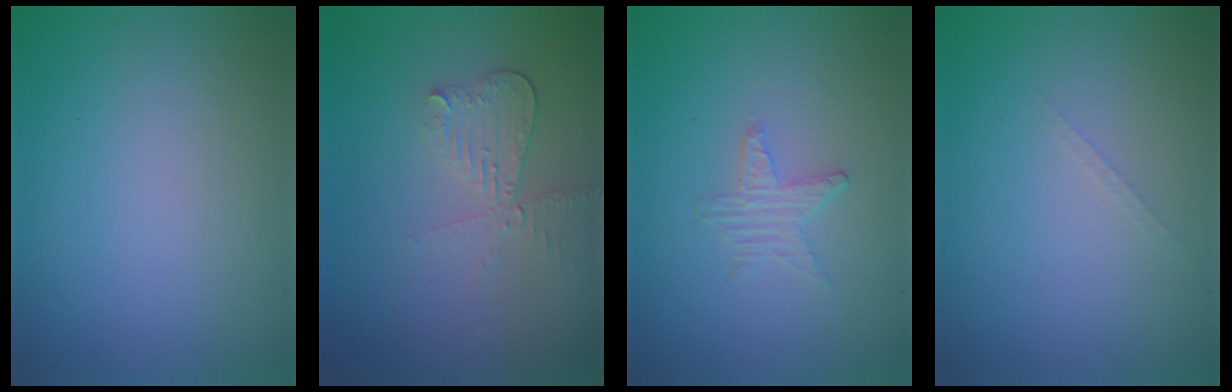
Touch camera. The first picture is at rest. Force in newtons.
{"total": 3.0, "press": 2.6, "slide": 1.4}
{"total": 0.5, "press": 0.5, "slide": 0.1}
{"total": 0.6, "press": 0.6, "slide": 0.1}